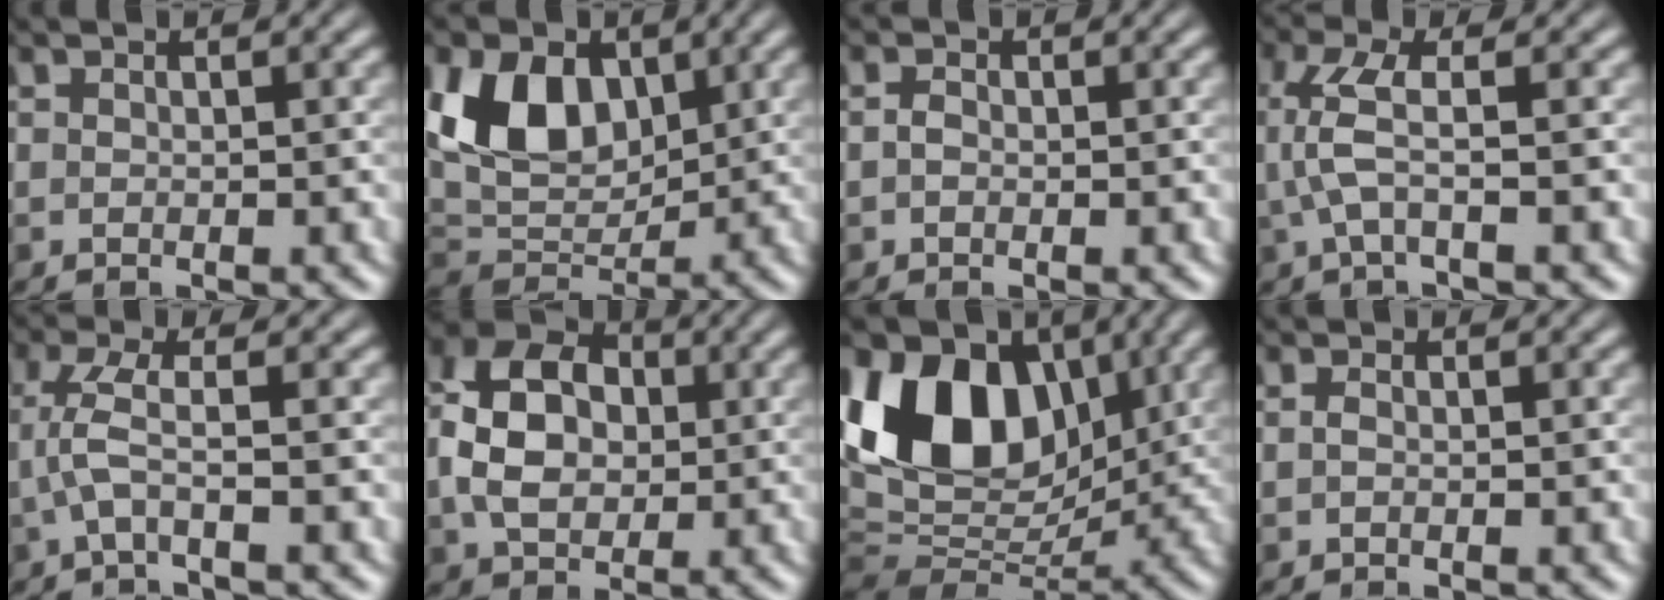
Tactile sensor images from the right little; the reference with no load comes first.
{"total": 7.2, "force": [1.7, 5.0, 4.9], "torque": [-0.096, -0.010, 0.024]}
{"total": 1.3, "force": [-0.9, 0.7, 0.7], "torque": [-0.016, 0.002, -0.018]}
{"total": 4.2, "force": [-0.7, 1.2, 3.9], "torque": [-0.102, 0.003, -0.013]}
{"total": 3.5, "force": [-1.2, 0.5, 3.2], "torque": [-0.084, 0.005, -0.026]}
{"total": 7.2, "force": [-0.7, 5.2, 4.9], "torque": [-0.102, 0.008, -0.018]}
{"total": 13.2, "force": [4.5, 8.7, 8.8], "torque": [-0.155, 0.031, 0.073]}
{"total": 0.9, "force": [-0.6, 0.4, 0.6], "torque": [-0.015, 0.001, -0.011]}